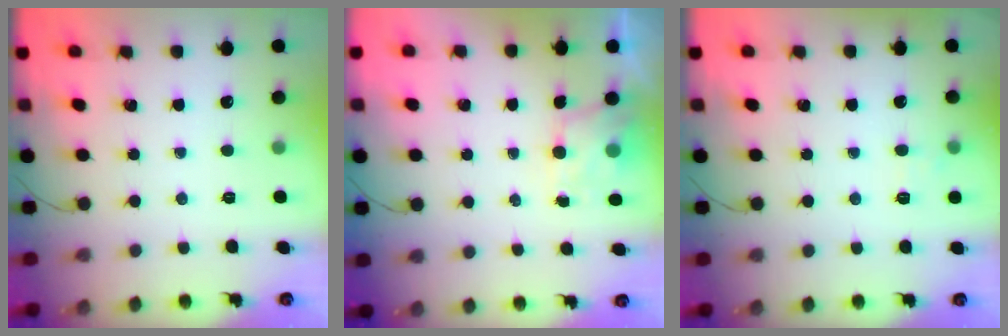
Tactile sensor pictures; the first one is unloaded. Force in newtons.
{"total": 4.4, "press": 4.3, "slide": 1.0}
{"total": 5.5, "press": 5.3, "slide": 1.6}